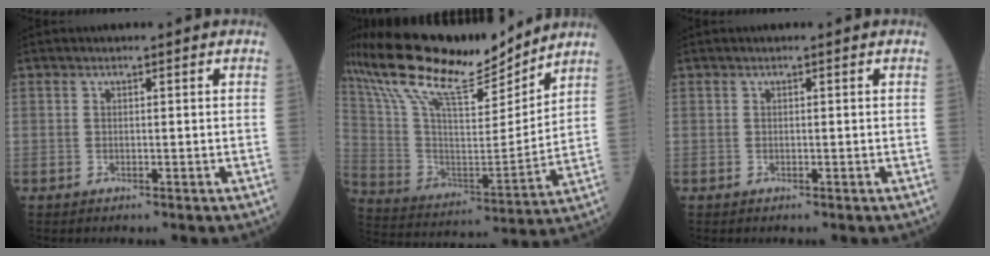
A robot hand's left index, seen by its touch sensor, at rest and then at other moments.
{"total": 22.2, "force": [18.0, 4.4, 12.2], "torque": [-0.232, 0.014, 0.323]}
{"total": 0.0}